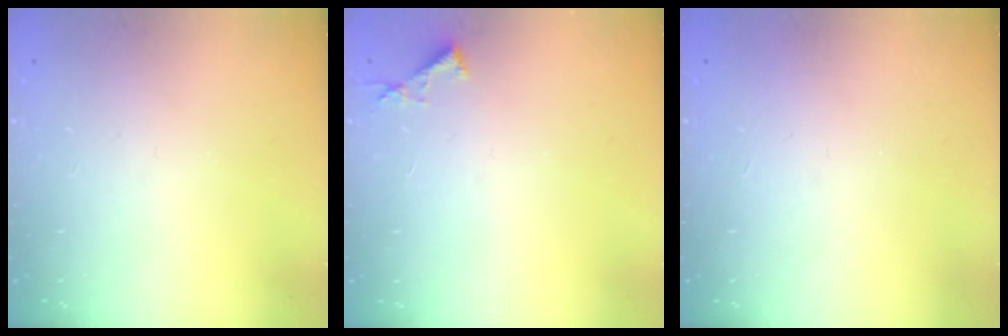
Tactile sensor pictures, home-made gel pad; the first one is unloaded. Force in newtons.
{"total": 3.8, "press": 3.8, "slide": 0.3}
{"total": 1.5, "press": 1.5, "slide": 0.1}